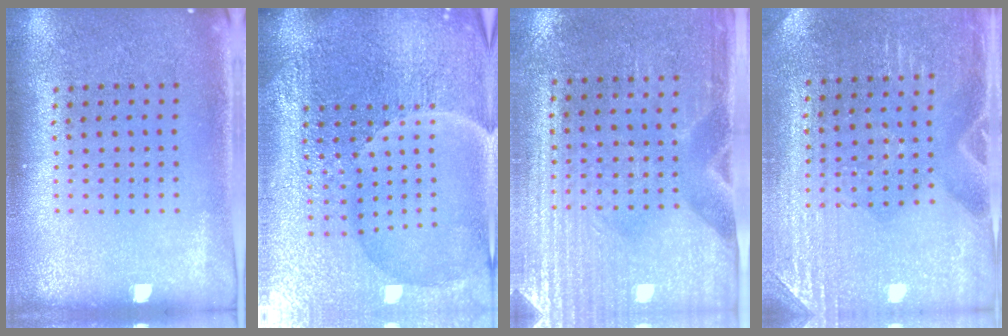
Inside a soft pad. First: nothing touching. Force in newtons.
{"total": 6.2, "press": 5.7, "slide": 2.5}
{"total": 3.0, "press": 2.7, "slide": 1.4}
{"total": 3.0, "press": 2.9, "slide": 0.6}